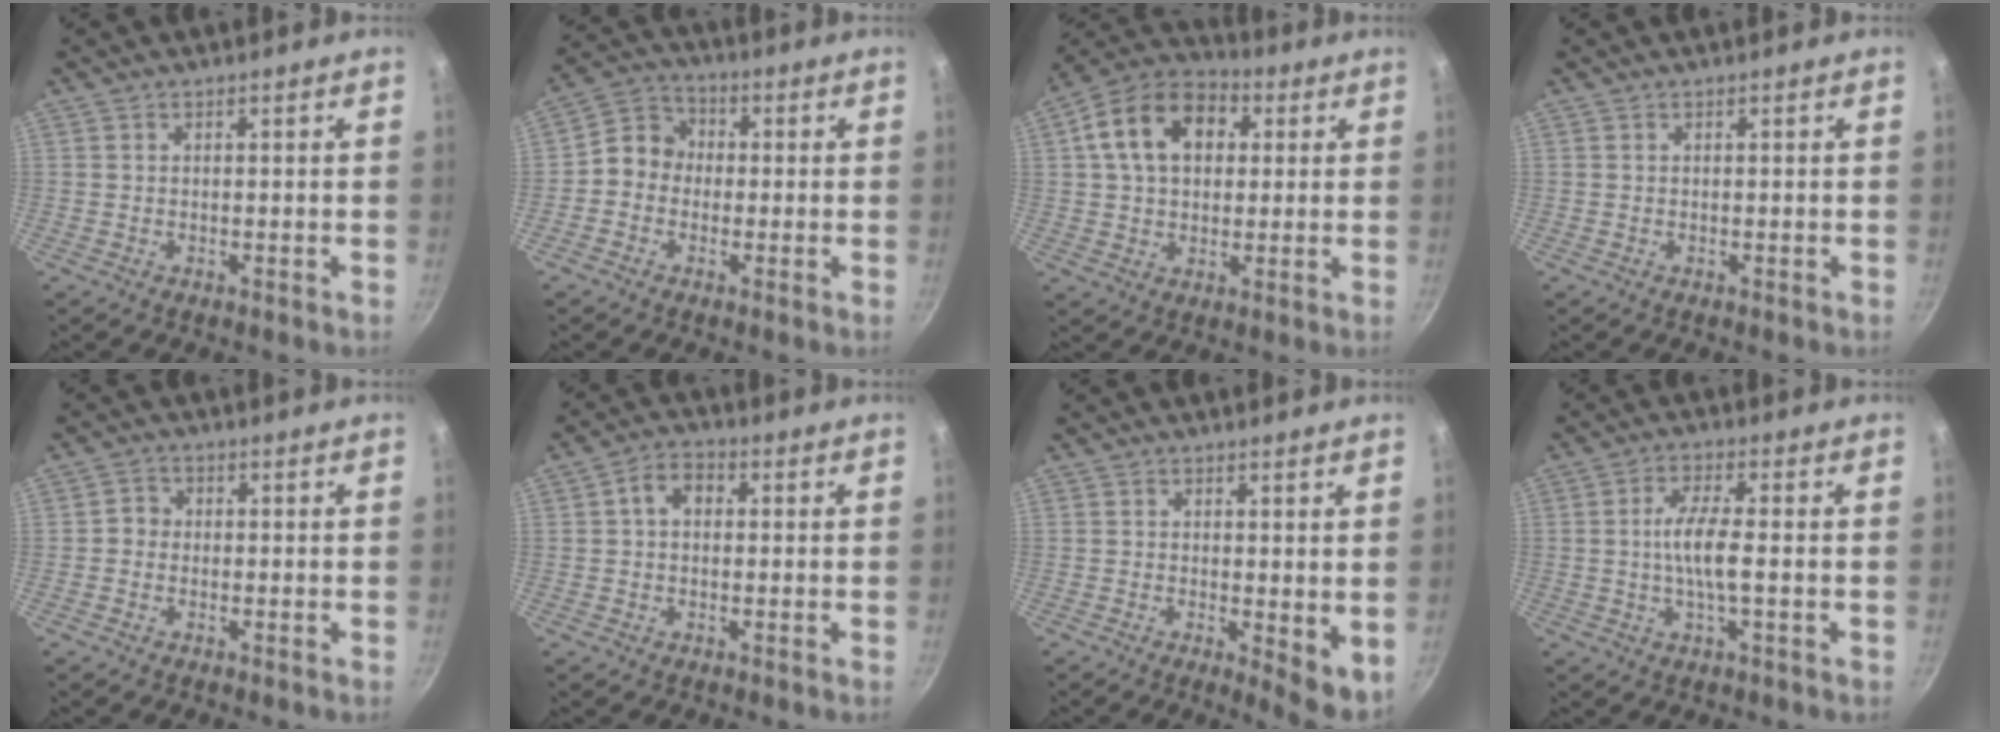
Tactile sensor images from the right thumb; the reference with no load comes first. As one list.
[{"total": 6.9, "force": [-0.8, 6.1, 3.1], "torque": [-0.024, 0.021, -0.037]}, {"total": 15.3, "force": [3.8, 10.8, 10.1], "torque": [-0.150, 0.023, 0.046]}, {"total": 0.0}, {"total": 2.4, "force": [-0.5, 2.2, 0.8], "torque": [-0.001, 0.009, -0.015]}, {"total": 5.2, "force": [0.8, 3.8, 3.5], "torque": [-0.045, 0.012, 0.003]}, {"total": 5.6, "force": [-0.1, 2.2, 5.2], "torque": [-0.064, -0.010, 0.003]}, {"total": 6.9, "force": [-0.5, 1.4, 6.7], "torque": [-0.137, 0.009, -0.015]}]